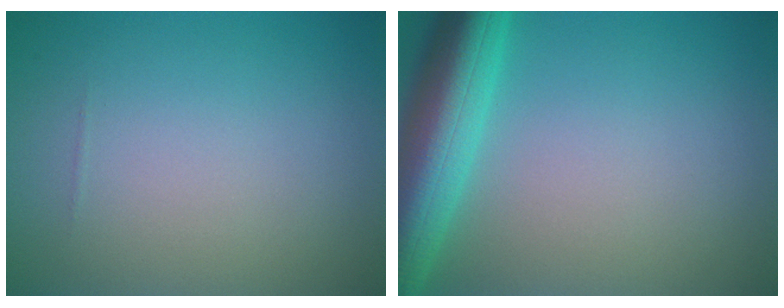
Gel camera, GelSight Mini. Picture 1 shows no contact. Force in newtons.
{"total": 8.4, "press": 8.4, "slide": 0.4}